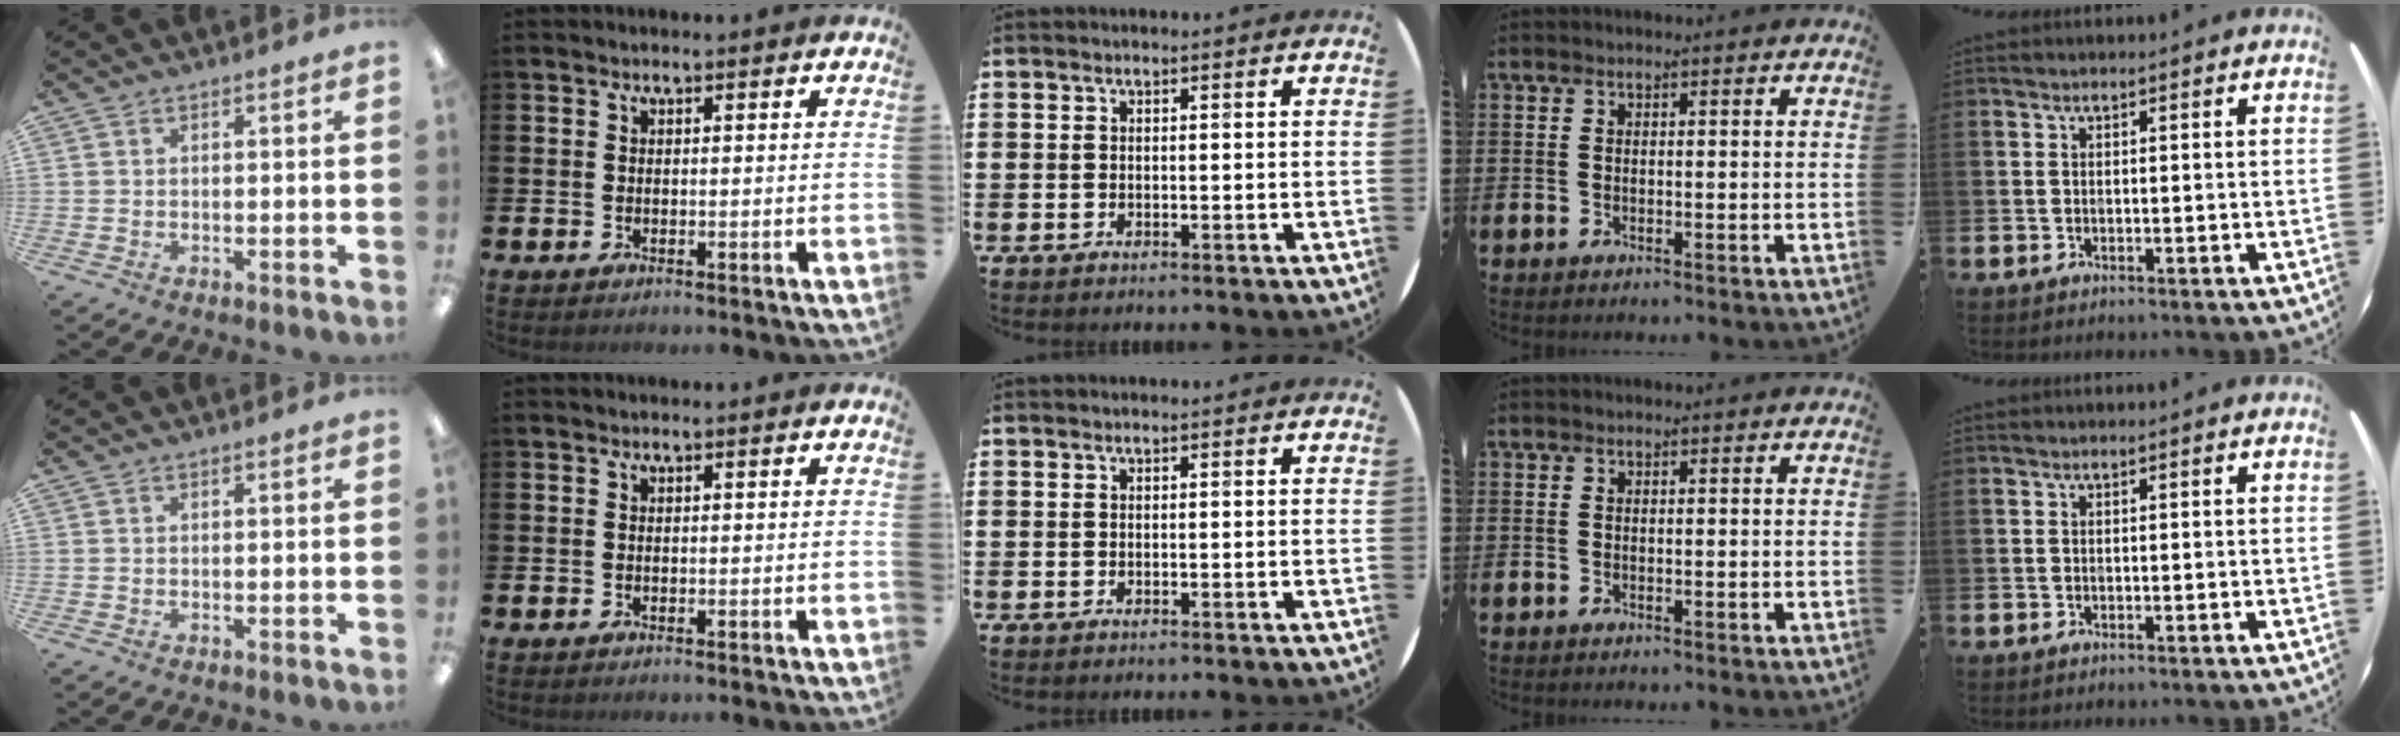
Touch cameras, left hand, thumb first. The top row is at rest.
{}